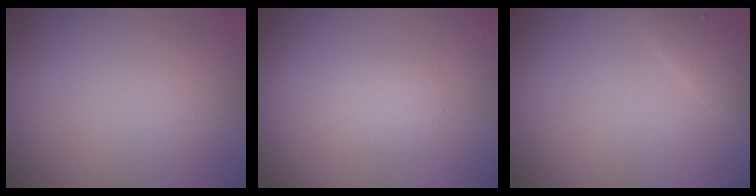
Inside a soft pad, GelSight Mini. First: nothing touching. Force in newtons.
{"total": 1.2, "press": 1.2, "slide": 0.0}
{"total": 1.4, "press": 1.4, "slide": 0.1}